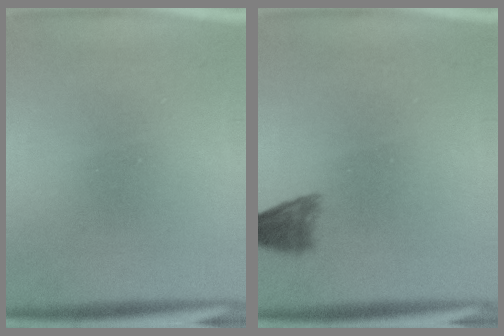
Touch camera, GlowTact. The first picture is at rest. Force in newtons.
{"total": 3.0}